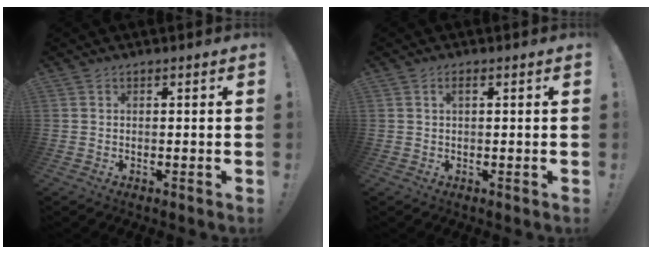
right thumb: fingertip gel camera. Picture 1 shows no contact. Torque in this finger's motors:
{"motor_torque": [0.42, 0.25, 0.22, -0.07, 0.00]}